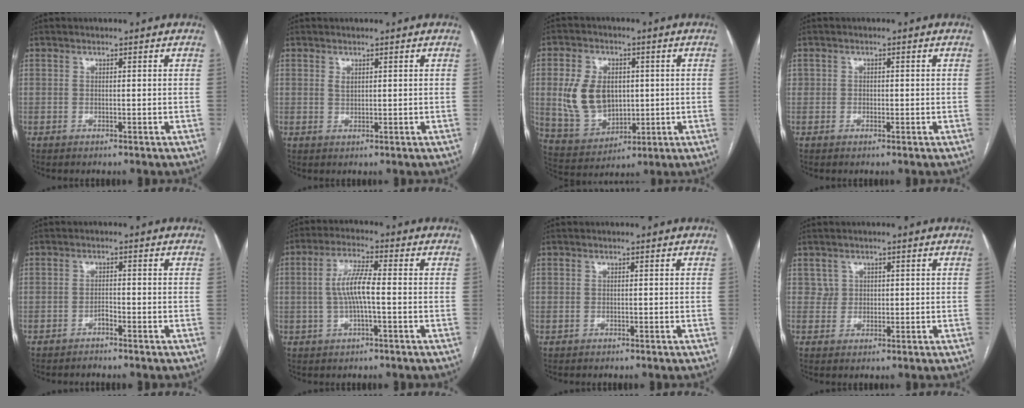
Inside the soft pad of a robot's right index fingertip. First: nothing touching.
{"total": 1.0, "force": [0.5, 0.5, 0.7], "torque": [-0.013, -0.001, 0.013]}
{"total": 11.3, "force": [1.1, 7.9, 7.9], "torque": [-0.177, 0.014, 0.040]}
{"total": 1.0, "force": [-0.2, 0.9, 0.4], "torque": [-0.007, 0.006, -0.002]}
{"total": 1.3, "force": [-1.2, 0.4, 0.4], "torque": [-0.003, 0.002, -0.020]}
{"total": 6.4, "force": [-0.3, 0.9, 6.4], "torque": [-0.133, 0.009, -0.006]}
{"total": 0.0}
{"total": 1.9, "force": [0.7, 1.7, 0.1], "torque": [0.008, 0.000, 0.006]}